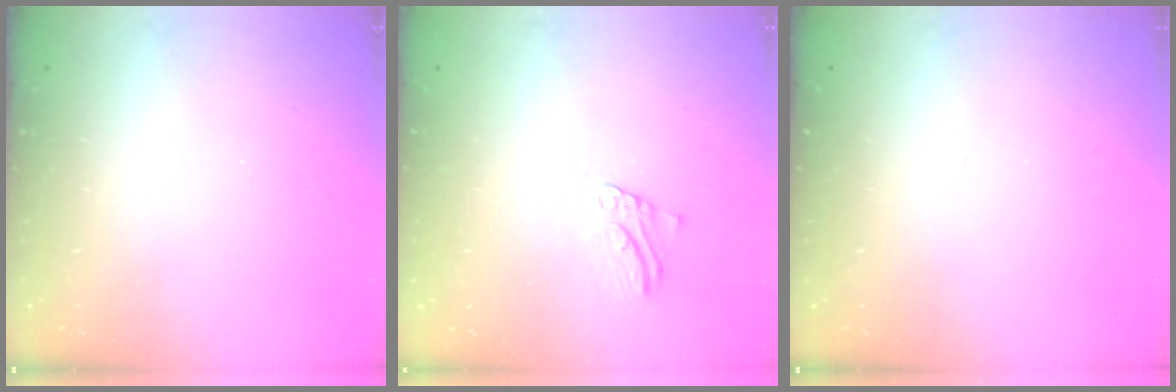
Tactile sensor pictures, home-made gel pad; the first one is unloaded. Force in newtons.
{"total": 2.5, "press": 2.5, "slide": 0.2}
{"total": 0.0}